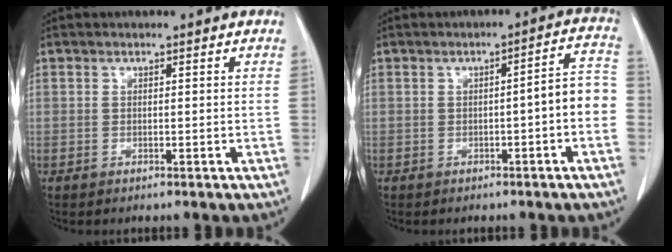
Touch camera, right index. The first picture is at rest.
{"total": 5.5, "force": [-1.3, 0.5, 5.3], "torque": [-0.059, 0.025, -0.021]}